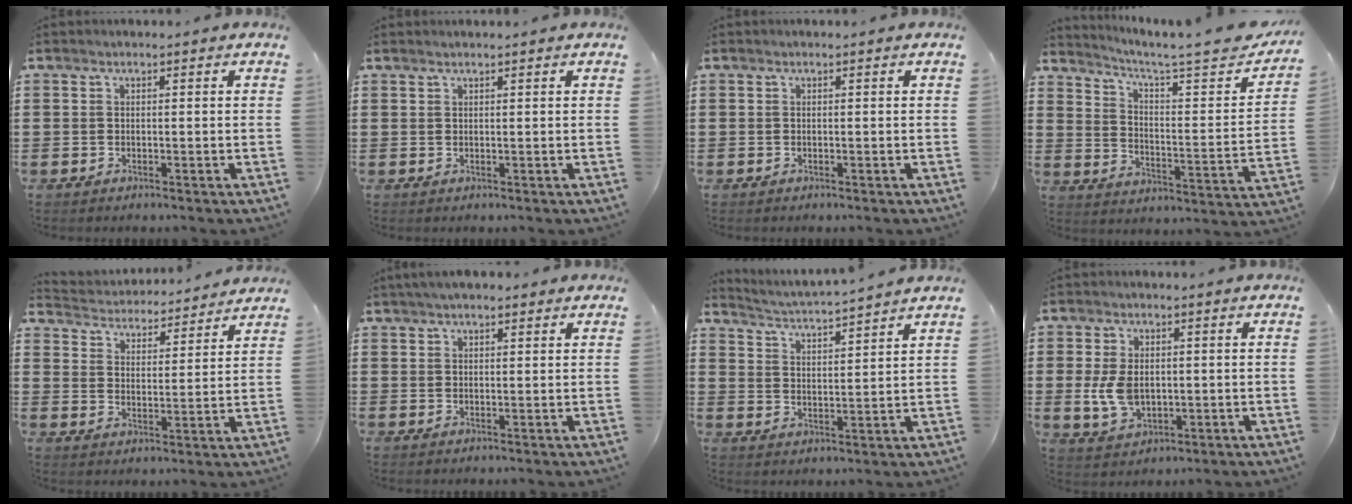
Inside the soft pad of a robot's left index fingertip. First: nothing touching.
{"total": 0.6, "force": [0.5, -0.1, 0.3], "torque": [-0.005, -0.002, 0.010]}
{"total": 0.0}
{"total": 5.1, "force": [4.3, 0.1, 2.8], "torque": [-0.062, -0.042, 0.061]}
{"total": 4.0, "force": [3.9, 0.2, -0.4], "torque": [-0.019, -0.031, 0.063]}
{"total": 2.7, "force": [2.1, 0.8, 1.4], "torque": [-0.030, 0.007, 0.039]}
{"total": 3.6, "force": [3.5, -0.9, 0.3], "torque": [-0.024, -0.031, 0.055]}
{"total": 5.6, "force": [0.1, 3.7, 4.2], "torque": [-0.105, 0.002, -0.002]}